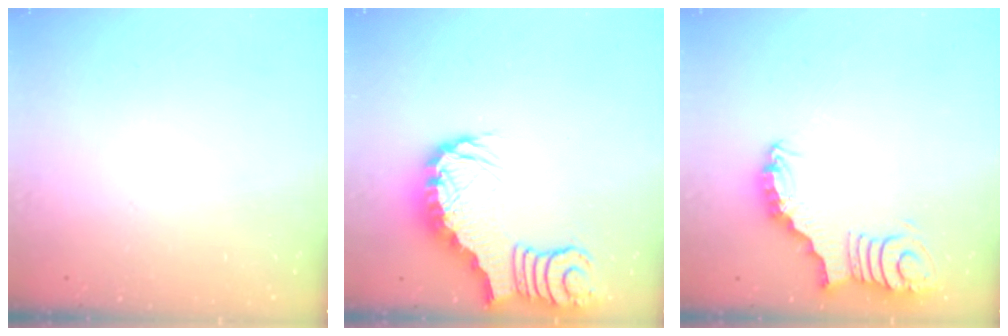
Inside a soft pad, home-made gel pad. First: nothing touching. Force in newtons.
{"total": 4.3, "press": 4.3, "slide": 0.5}
{"total": 3.0, "press": 3.0, "slide": 0.5}